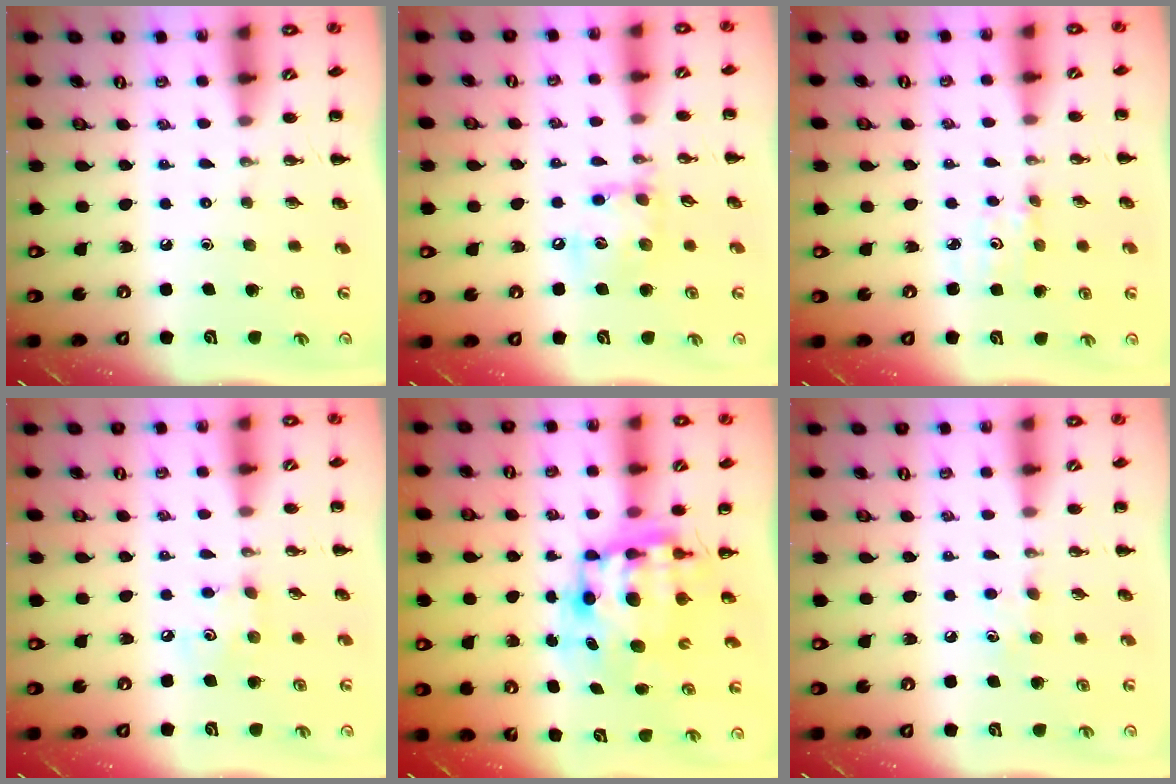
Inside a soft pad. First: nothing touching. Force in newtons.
{"total": 11.9, "press": 11.7, "slide": 1.9}
{"total": 2.4, "press": 2.3, "slide": 0.8}
{"total": 4.8, "press": 4.7, "slide": 0.9}
{"total": 9.8, "press": 9.5, "slide": 2.5}
{"total": 4.4, "press": 4.2, "slide": 1.2}